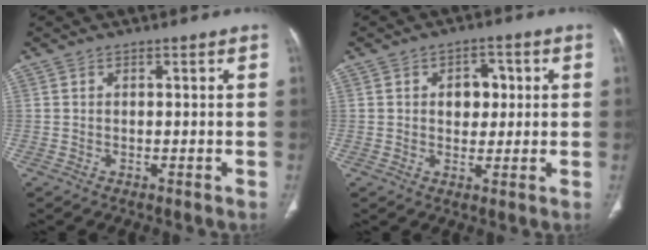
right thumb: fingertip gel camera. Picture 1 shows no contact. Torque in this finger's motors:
{"motor_torque": [-0.40, 0.56, 0.42, 0.23, -0.01]}